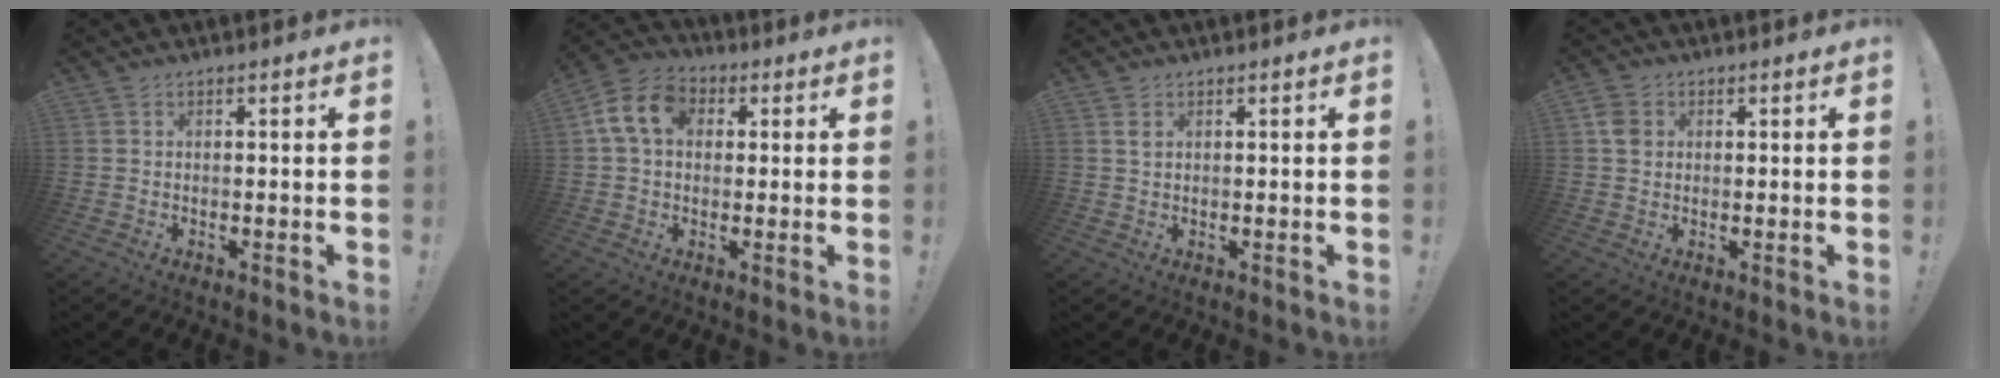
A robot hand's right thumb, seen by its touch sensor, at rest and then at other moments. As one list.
[{"total": 12.1, "force": [2.9, 8.9, 7.7], "torque": [-0.130, 0.011, 0.059]}, {"total": 1.3, "force": [0.7, 0.6, 0.9], "torque": [-0.013, -0.002, 0.011]}, {"total": 4.3, "force": [0.8, 3.6, 2.1], "torque": [-0.016, 0.002, 0.015]}]